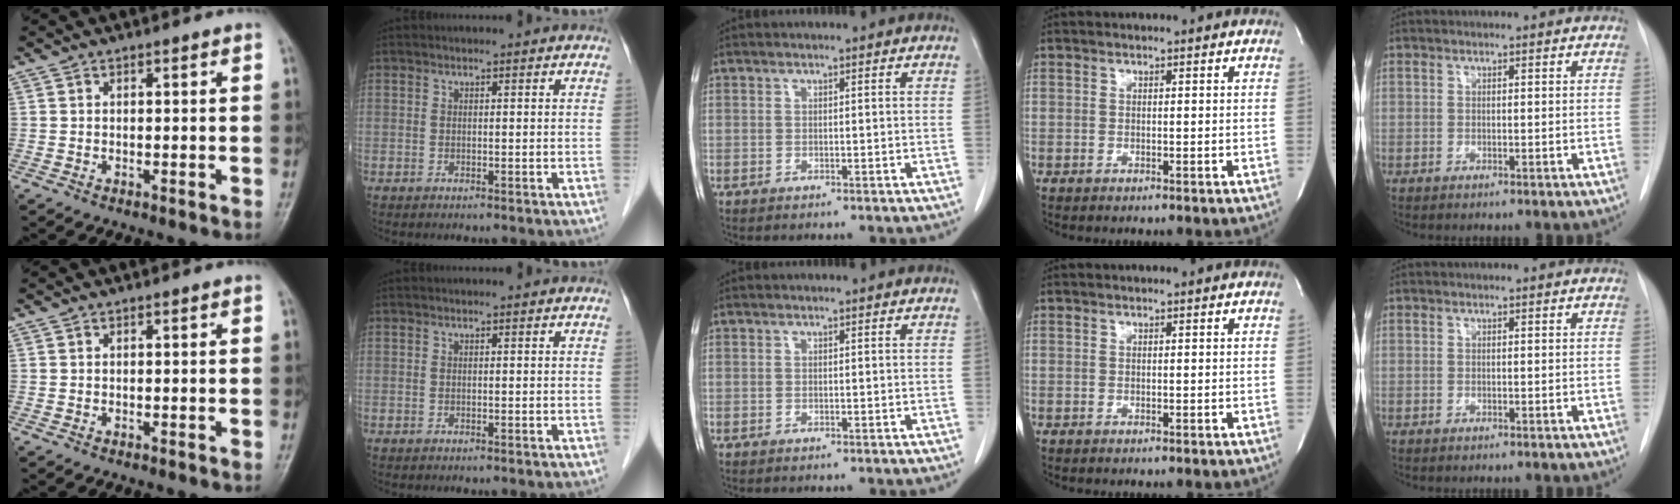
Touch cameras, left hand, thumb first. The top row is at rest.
{}